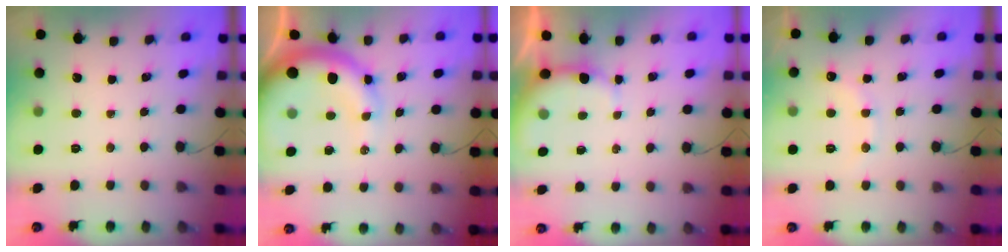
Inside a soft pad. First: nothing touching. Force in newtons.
{"total": 13.5, "press": 13.2, "slide": 2.6}
{"total": 3.4, "press": 3.2, "slide": 0.9}
{"total": 9.8, "press": 9.7, "slide": 1.4}